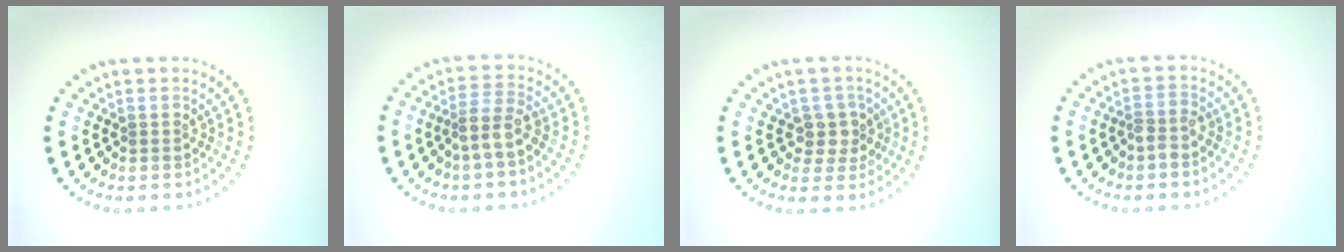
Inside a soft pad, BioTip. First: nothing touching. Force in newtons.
{"total": 2.6, "press": 2.0, "slide": 1.5}
{"total": 2.3, "press": 2.0, "slide": 1.2}
{"total": 1.3, "press": 1.0, "slide": 0.8}